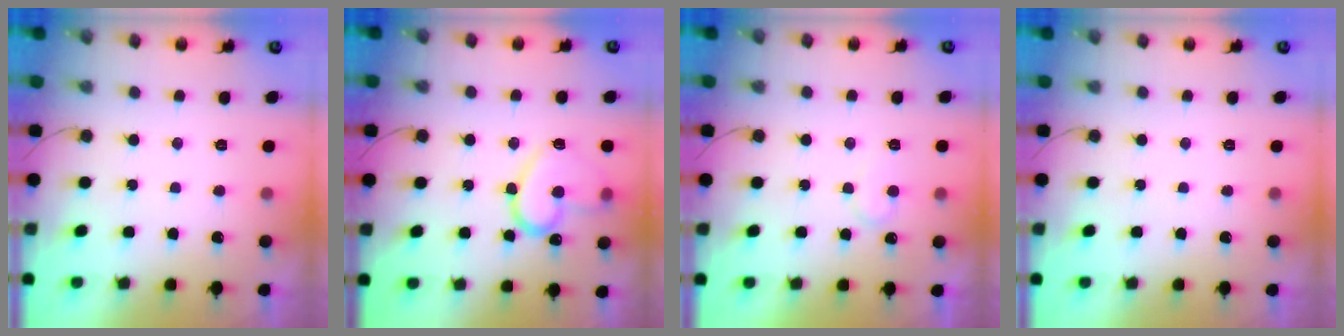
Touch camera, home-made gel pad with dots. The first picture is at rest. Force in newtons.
{"total": 14.9, "press": 14.9, "slide": 1.0}
{"total": 8.2, "press": 8.1, "slide": 0.4}
{"total": 0.0}